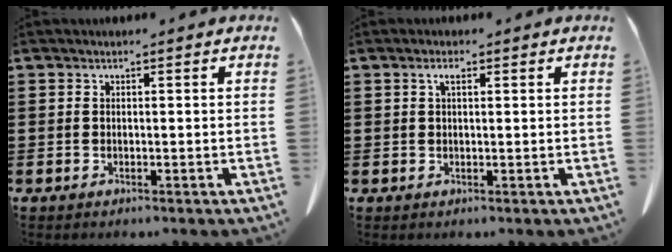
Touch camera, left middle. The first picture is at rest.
{"total": 1.8, "force": [0.8, 0.6, 1.5], "torque": [-0.034, 0.002, 0.014]}